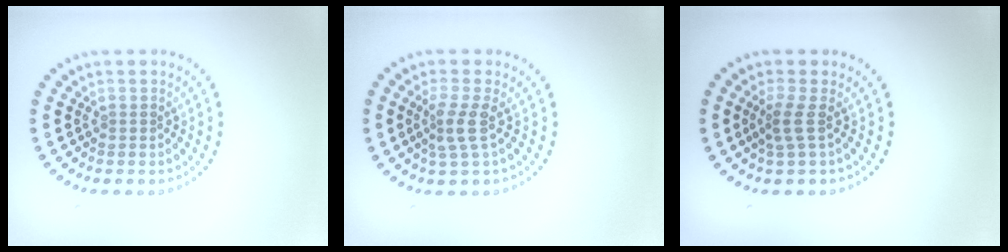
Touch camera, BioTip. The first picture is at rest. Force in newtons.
{"total": 2.3, "press": 1.7, "slide": 1.6}
{"total": 2.0, "press": 1.3, "slide": 1.4}